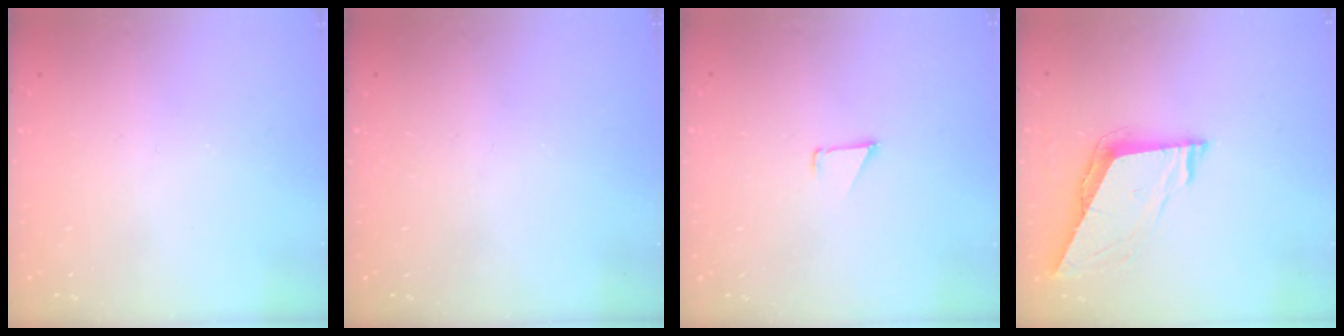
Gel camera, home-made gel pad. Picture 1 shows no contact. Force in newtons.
{"total": 0.0}
{"total": 0.9, "press": 0.9, "slide": 0.1}
{"total": 7.1, "press": 7.1, "slide": 0.2}